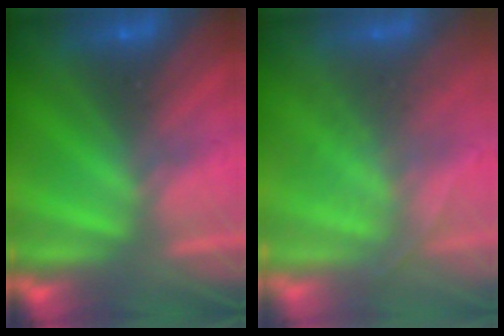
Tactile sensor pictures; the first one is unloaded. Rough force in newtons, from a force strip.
{"total": 1.7}